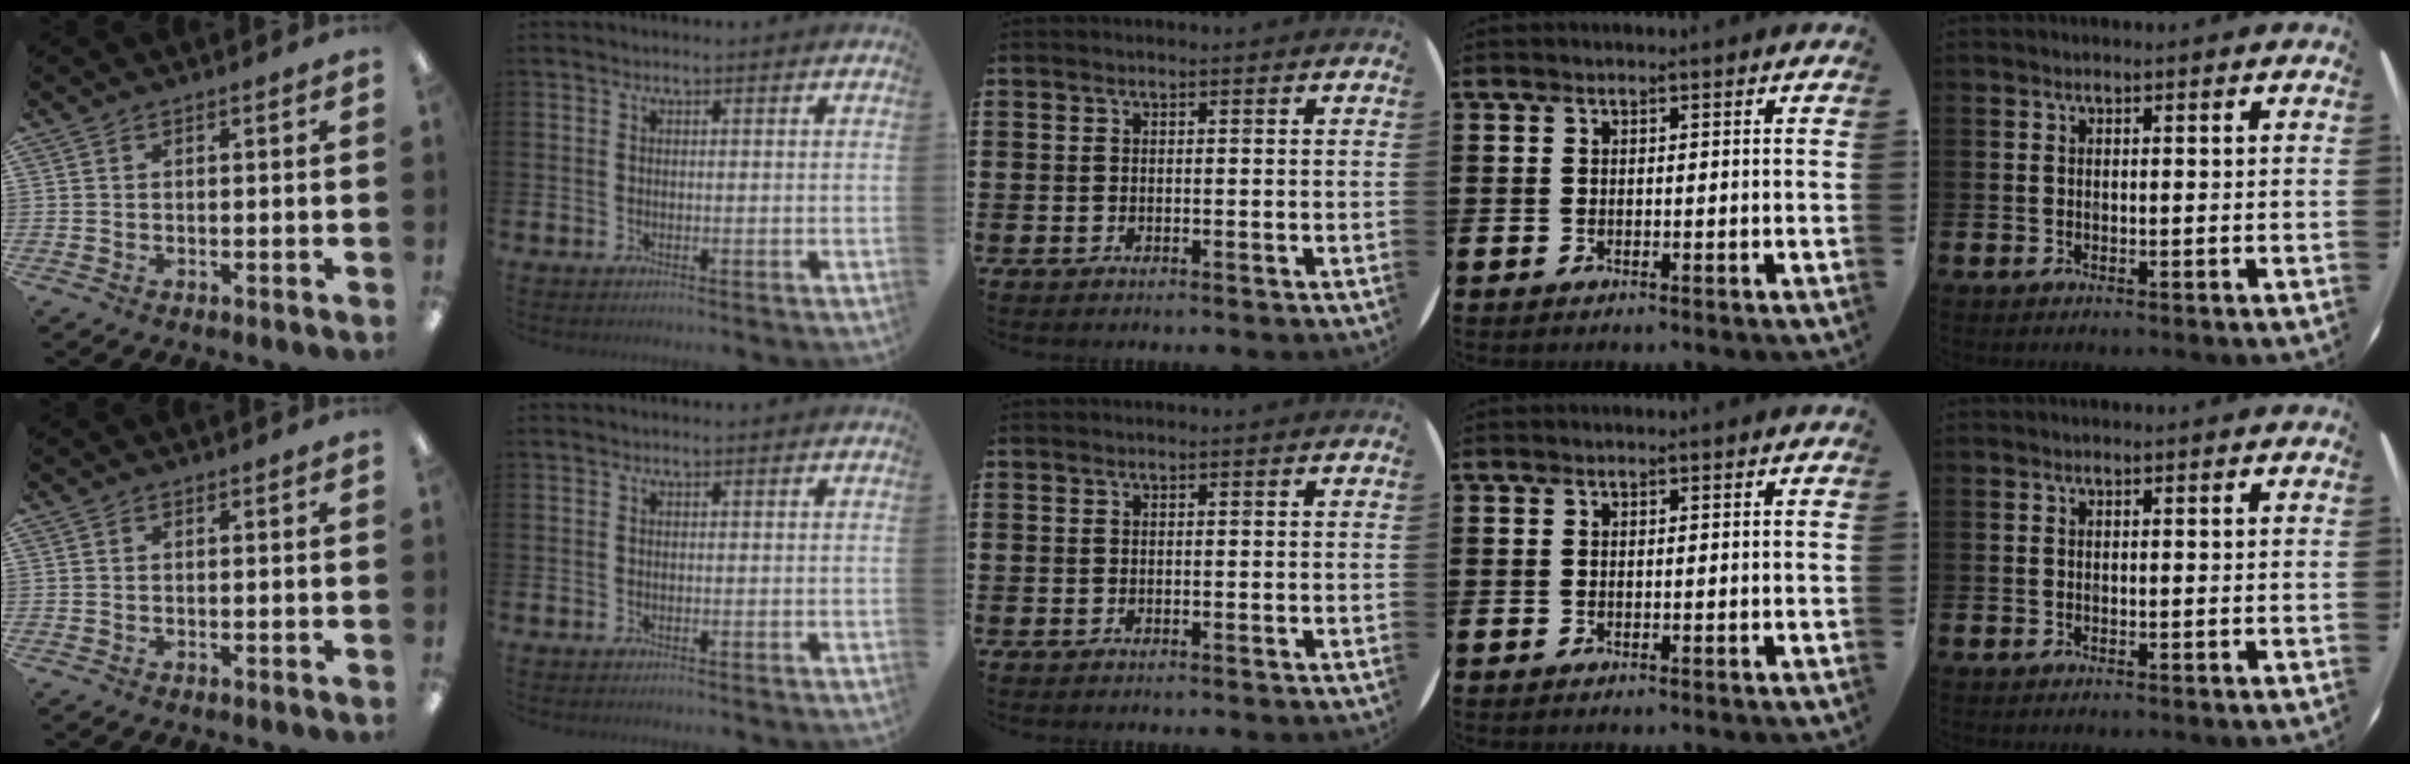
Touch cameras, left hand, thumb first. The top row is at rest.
{}